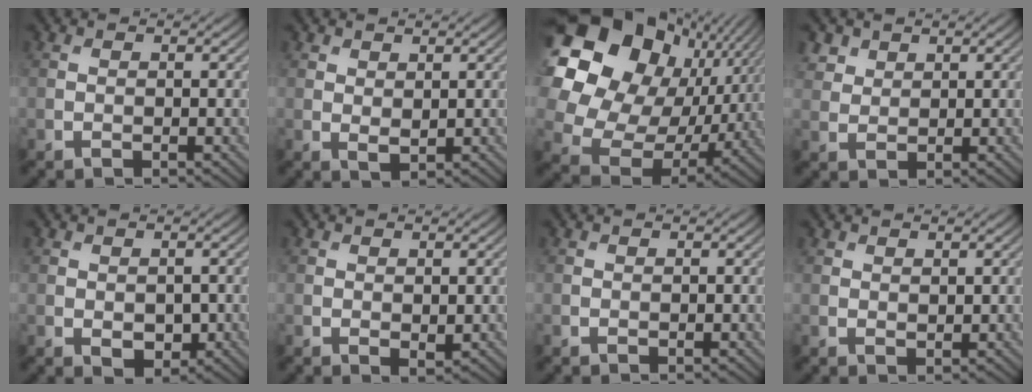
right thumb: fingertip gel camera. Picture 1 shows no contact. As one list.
[{"total": 1.7, "force": [1.1, 0.9, 0.9], "torque": [-0.019, -0.006, 0.023]}, {"total": 24.0, "force": [7.4, 19.3, 12.2], "torque": [-0.336, 0.021, 0.144]}, {"total": 2.9, "force": [2.0, 2.0, 0.8], "torque": [-0.027, -0.005, 0.050]}, {"total": 2.4, "force": [-0.1, 1.8, 1.7], "torque": [-0.031, -0.010, 0.003]}, {"total": 1.2, "force": [0.5, 0.7, 0.9], "torque": [-0.014, -0.006, 0.012]}, {"total": 0.0}, {"total": 1.2, "force": [1.0, 0.5, 0.3], "torque": [-0.008, -0.004, 0.022]}]